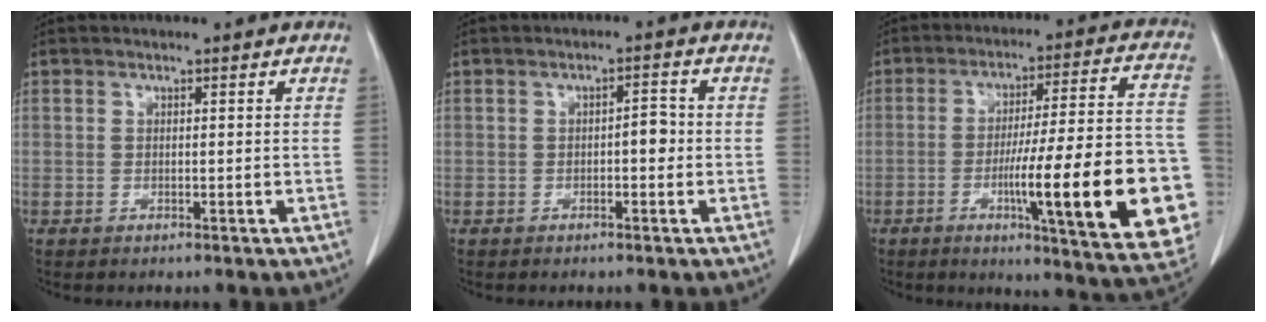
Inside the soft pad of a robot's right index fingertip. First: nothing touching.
{"total": 2.3, "force": [-0.4, 0.9, 2.0], "torque": [-0.023, 0.007, -0.007]}
{"total": 23.9, "force": [-6.3, 2.6, 22.9], "torque": [-0.247, 0.007, -0.078]}